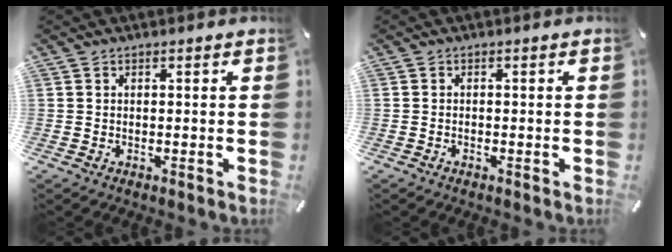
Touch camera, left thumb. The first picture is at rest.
{"total": 0.6, "force": [-0.4, 0.2, 0.4], "torque": [-0.009, -0.001, -0.008]}